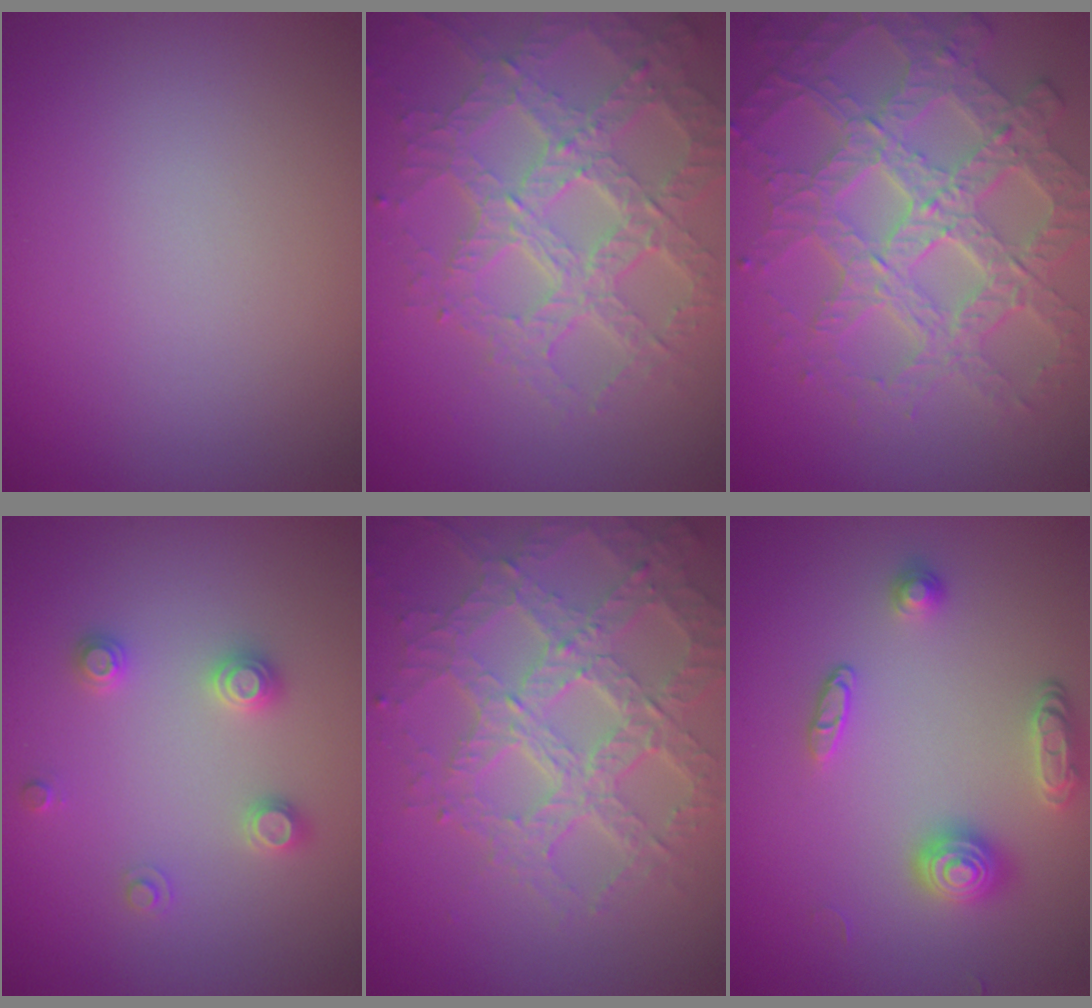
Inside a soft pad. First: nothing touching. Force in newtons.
{"total": 7.1, "press": 5.1, "slide": 4.9}
{"total": 6.4, "press": 5.8, "slide": 2.8}
{"total": 2.3, "press": 2.3, "slide": 0.2}
{"total": 7.0, "press": 5.1, "slide": 4.8}
{"total": 3.1, "press": 2.9, "slide": 1.2}